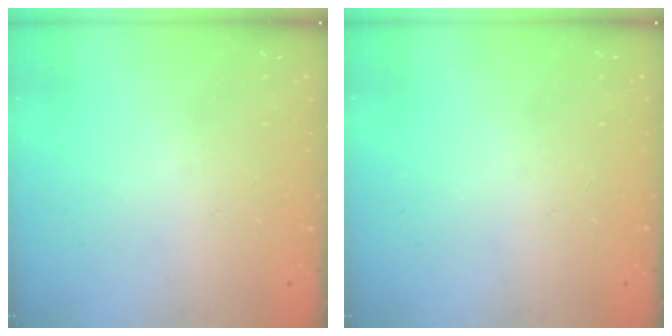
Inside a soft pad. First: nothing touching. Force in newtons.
{"total": 0.0}